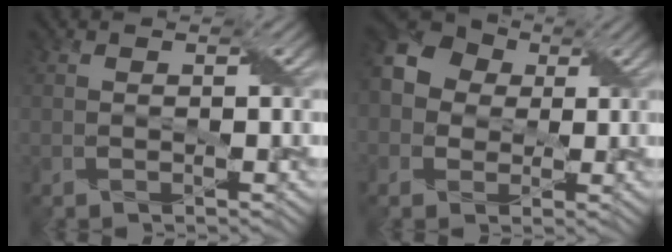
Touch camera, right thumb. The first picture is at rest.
{"total": 9.6, "force": [1.2, 8.4, 4.5], "torque": [-0.137, 0.029, -0.004]}